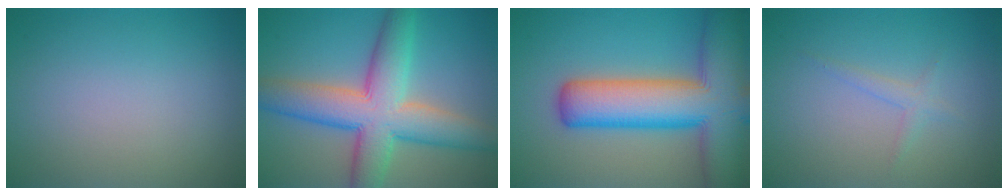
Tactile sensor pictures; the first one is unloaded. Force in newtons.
{"total": 9.6, "press": 9.6, "slide": 0.4}
{"total": 13.0, "press": 13.0, "slide": 0.7}
{"total": 1.2, "press": 1.2, "slide": 0.0}